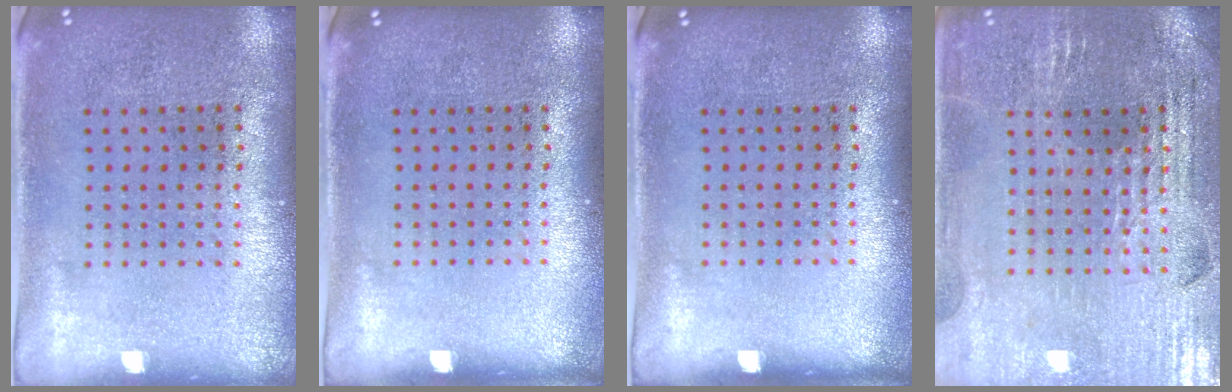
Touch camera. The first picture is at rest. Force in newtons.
{"total": 0.0}
{"total": 0.0}
{"total": 2.9, "press": 2.8, "slide": 0.5}